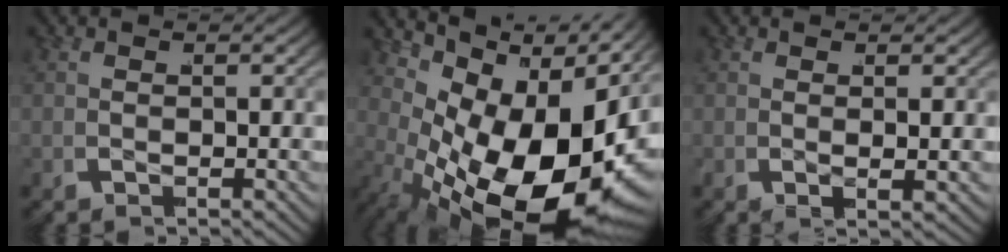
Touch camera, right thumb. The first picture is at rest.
{"total": 20.5, "force": [-1.3, 12.0, 16.6], "torque": [-0.284, -0.030, 0.006]}
{"total": 0.8, "force": [0.3, 0.2, 0.7], "torque": [-0.015, -0.003, 0.005]}